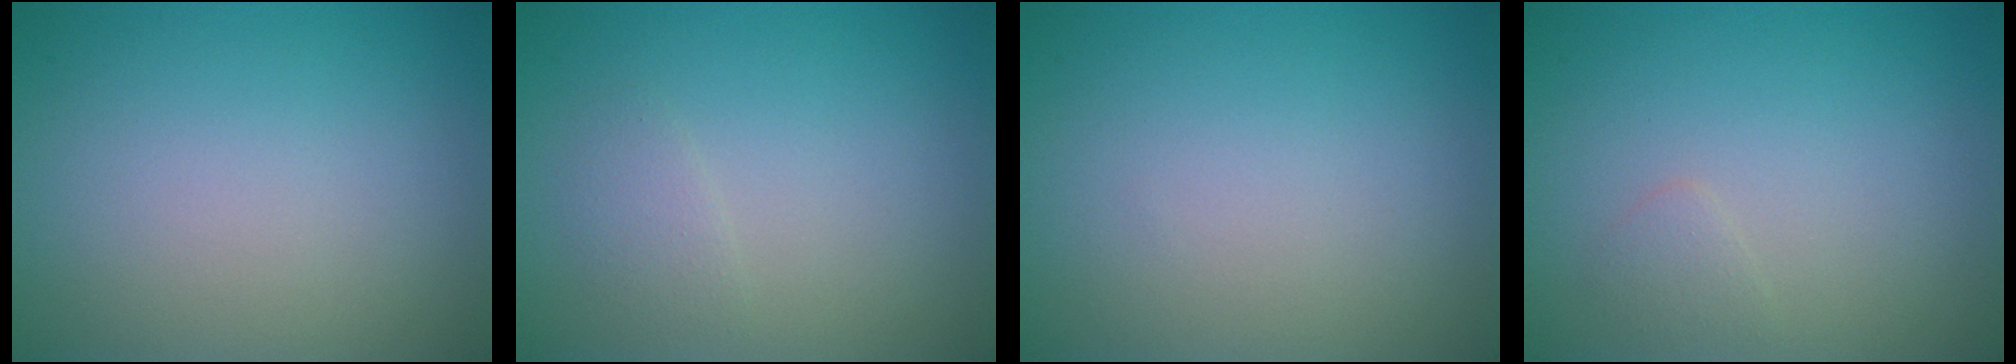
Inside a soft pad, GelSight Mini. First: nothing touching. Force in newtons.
{"total": 1.2, "press": 1.2, "slide": 0.0}
{"total": 0.0}
{"total": 0.8, "press": 0.8, "slide": 0.1}